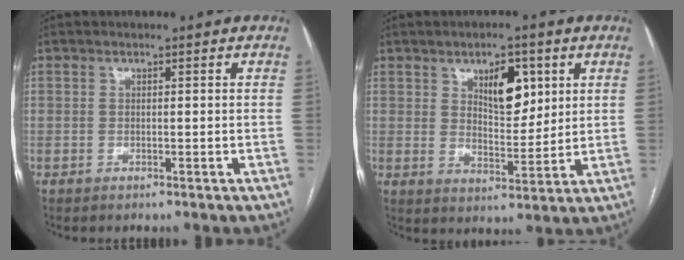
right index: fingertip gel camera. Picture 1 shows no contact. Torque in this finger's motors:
{"motor_torque": [0.24, 0.10, 0.37, 0.05]}